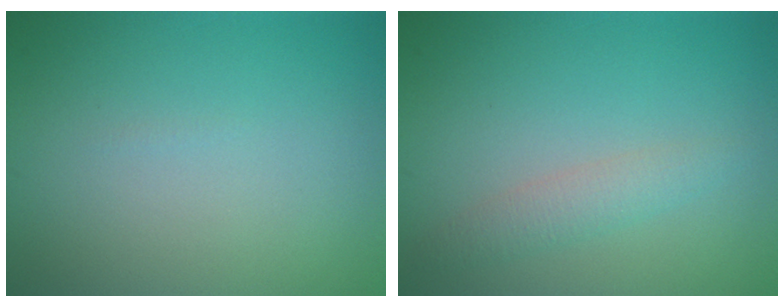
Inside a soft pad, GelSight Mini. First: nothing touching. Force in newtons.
{"total": 1.8, "press": 1.8, "slide": 0.0}